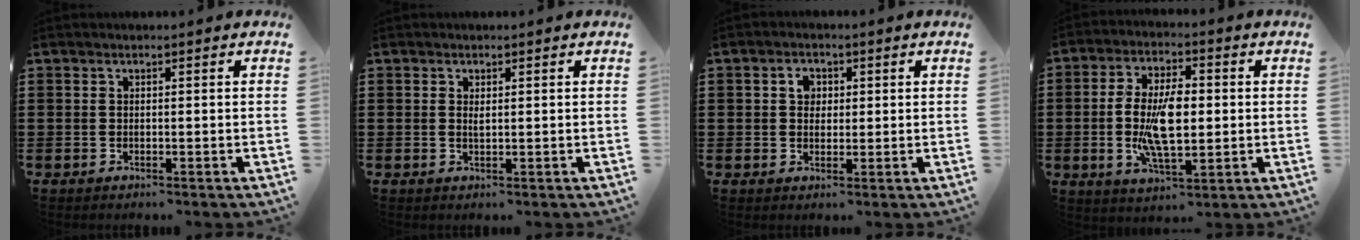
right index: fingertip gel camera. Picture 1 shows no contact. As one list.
[{"total": 1.1, "force": [0.4, 0.4, 1.0], "torque": [-0.020, 0.003, 0.006]}, {"total": 2.9, "force": [0.7, 2.2, 1.8], "torque": [-0.042, 0.012, 0.011]}, {"total": 9.7, "force": [-0.5, 4.2, 8.7], "torque": [-0.188, -0.001, -0.015]}]